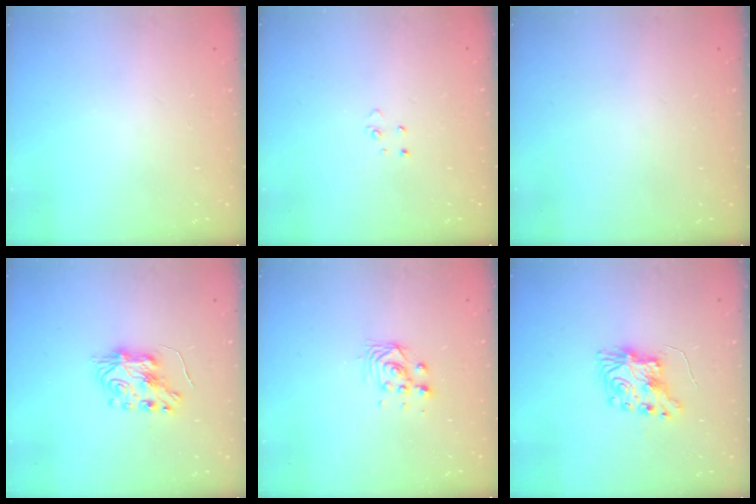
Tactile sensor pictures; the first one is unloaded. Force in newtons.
{"total": 2.6, "press": 2.6, "slide": 0.2}
{"total": 0.0}
{"total": 7.3, "press": 7.2, "slide": 0.6}
{"total": 2.9, "press": 2.8, "slide": 0.8}
{"total": 8.4, "press": 8.4, "slide": 0.2}